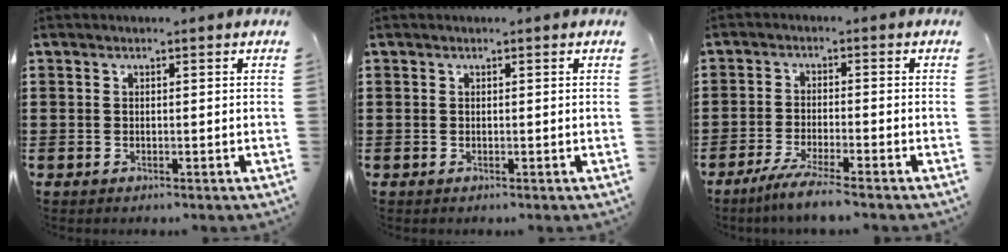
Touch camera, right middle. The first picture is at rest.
{"total": 0.0}
{"total": 4.2, "force": [-3.5, -0.4, 2.3], "torque": [-0.052, -0.016, -0.065]}